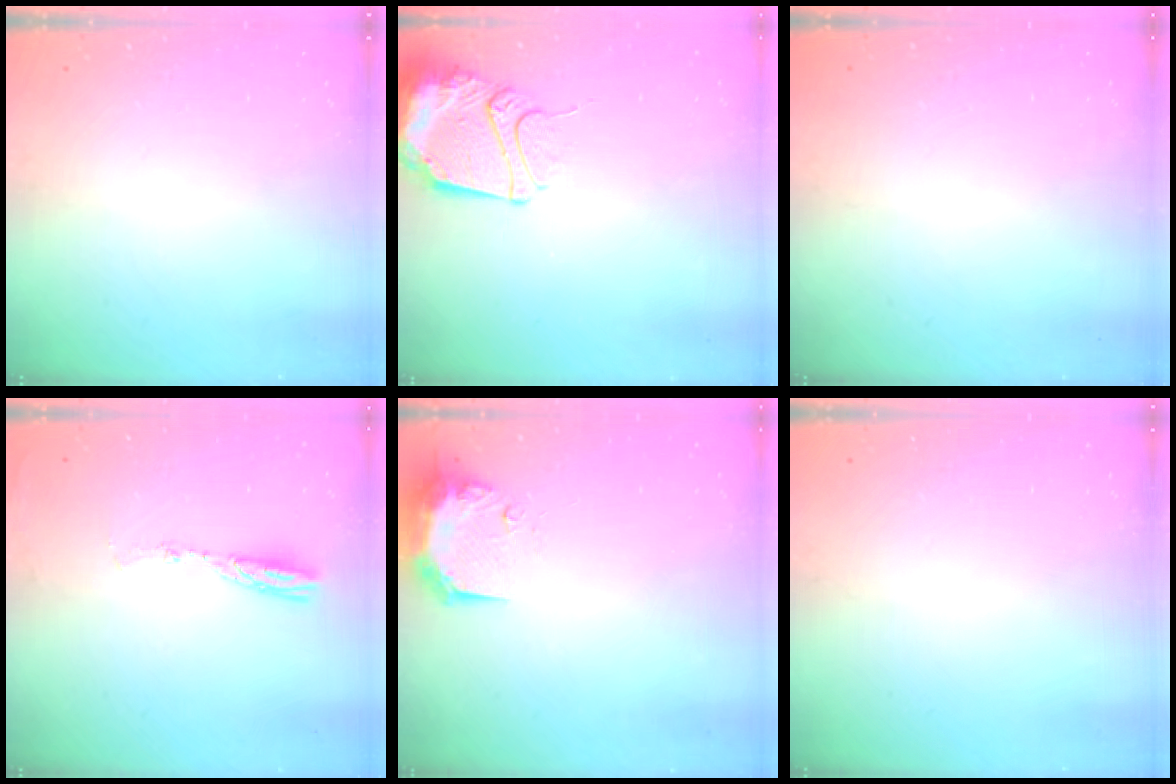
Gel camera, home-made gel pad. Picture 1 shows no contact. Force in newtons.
{"total": 13.3, "press": 13.2, "slide": 1.4}
{"total": 0.0}
{"total": 5.0, "press": 5.0, "slide": 0.6}
{"total": 11.4, "press": 10.0, "slide": 5.4}
{"total": 0.0}